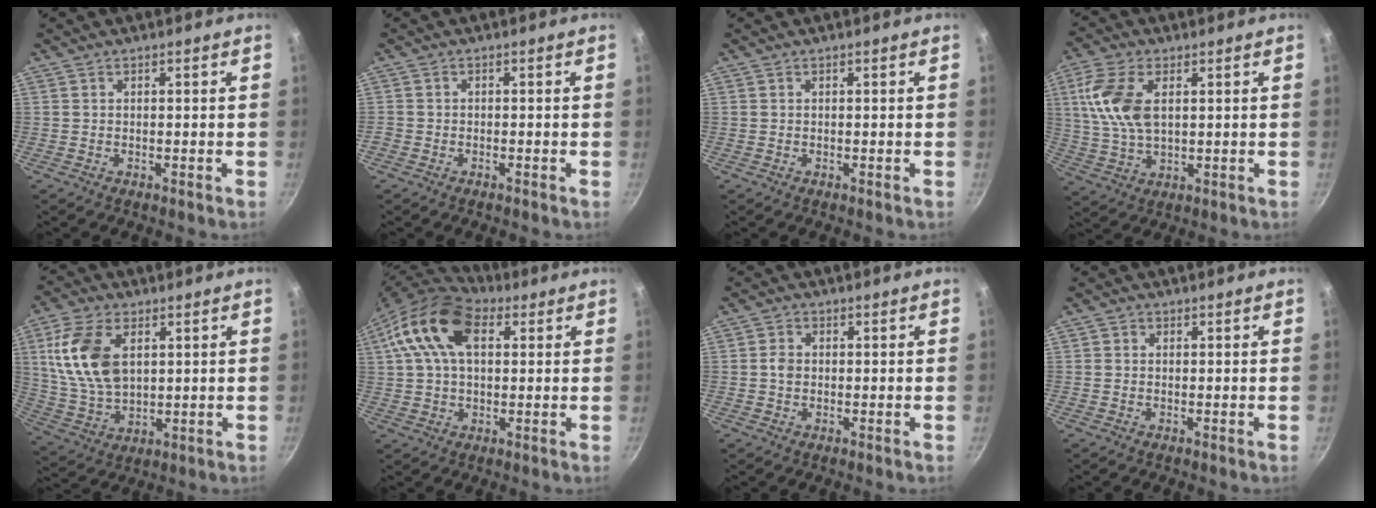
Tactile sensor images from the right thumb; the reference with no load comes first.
{"total": 0.8, "force": [-0.7, 0.3, 0.3], "torque": [-0.017, 0.005, -0.017]}
{"total": 0.0}
{"total": 11.3, "force": [2.9, 6.2, 9.0], "torque": [-0.179, -0.002, 0.057]}
{"total": 14.7, "force": [4.0, 8.7, 11.1], "torque": [-0.203, -0.012, 0.086]}
{"total": 15.6, "force": [4.8, 9.4, 11.6], "torque": [-0.210, 0.015, 0.070]}
{"total": 2.1, "force": [0.0, 1.7, 1.3], "torque": [-0.020, 0.004, -0.003]}
{"total": 0.6, "force": [0.2, 0.5, 0.2], "torque": [-0.003, 0.003, 0.000]}